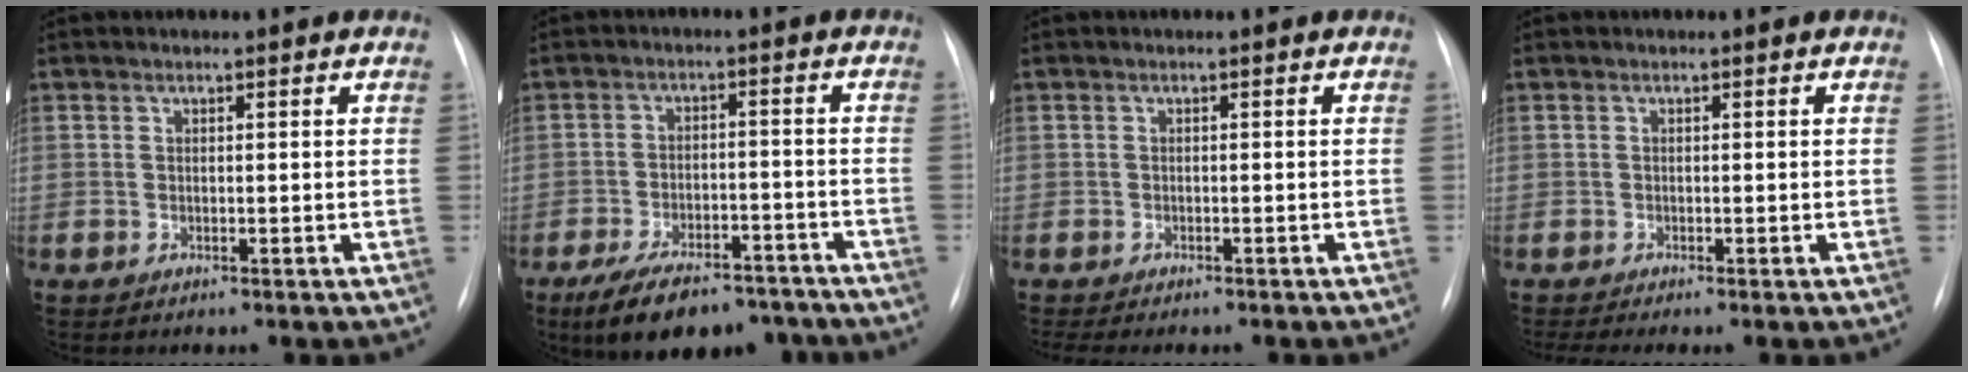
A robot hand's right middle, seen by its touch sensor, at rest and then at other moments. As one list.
[{"total": 13.1, "force": [-10.3, 5.0, 6.4], "torque": [-0.094, 0.007, -0.157]}, {"total": 5.2, "force": [-4.5, 1.2, 2.4], "torque": [-0.029, -0.004, -0.060]}, {"total": 1.4, "force": [-1.2, -0.4, 0.7], "torque": [-0.021, -0.008, -0.025]}]